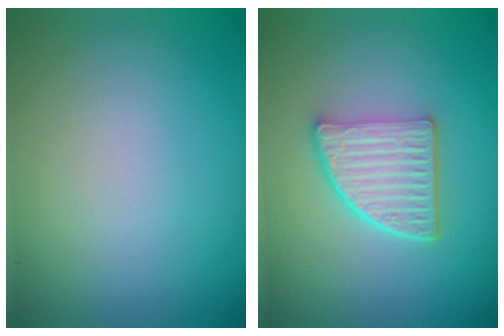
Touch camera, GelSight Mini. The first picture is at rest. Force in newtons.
{"total": 5.0, "press": 3.7, "slide": 3.4}